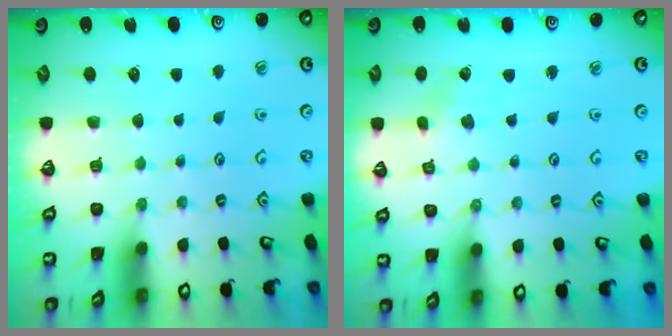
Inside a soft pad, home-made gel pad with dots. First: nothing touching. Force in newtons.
{"total": 2.1, "press": 2.0, "slide": 0.3}